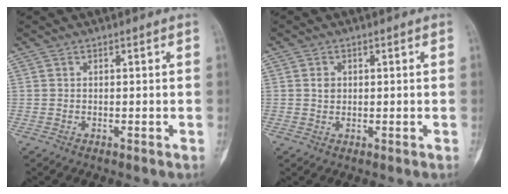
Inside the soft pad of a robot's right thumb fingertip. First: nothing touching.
{"total": 1.7, "force": [0.3, 1.4, 0.9], "torque": [-0.008, 0.001, 0.007]}